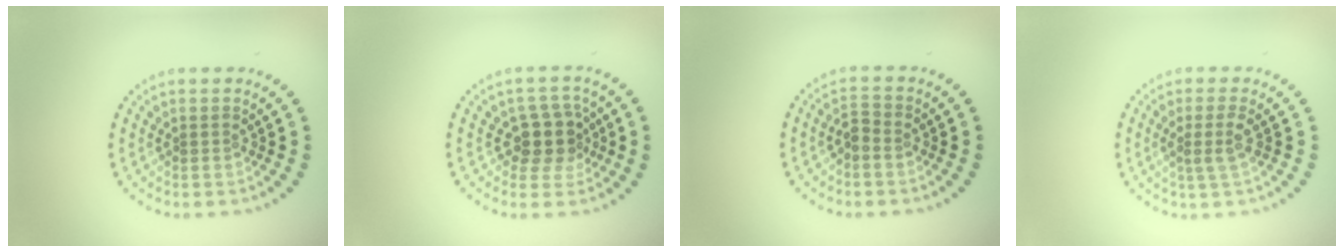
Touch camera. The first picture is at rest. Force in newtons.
{"total": 3.2, "press": 2.7, "slide": 1.8}
{"total": 1.2, "press": 1.0, "slide": 0.5}
{"total": 1.9, "press": 1.4, "slide": 1.2}